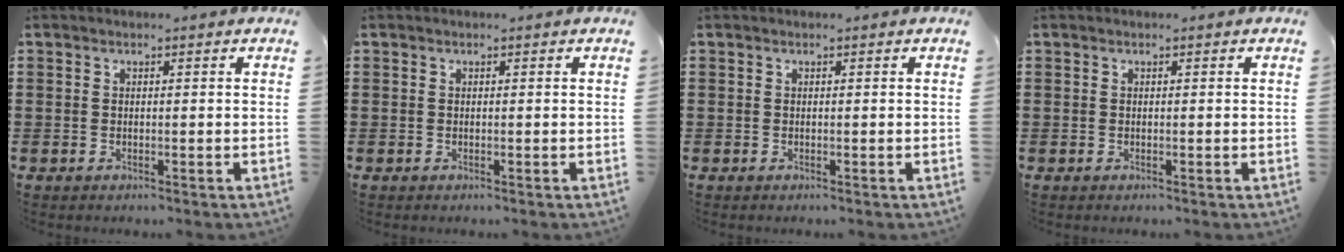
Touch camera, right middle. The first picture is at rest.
{"total": 0.0}
{"total": 0.0}
{"total": 0.0}